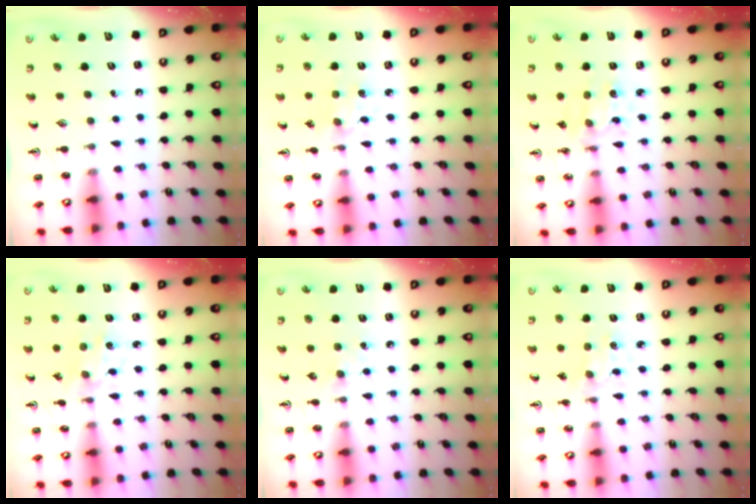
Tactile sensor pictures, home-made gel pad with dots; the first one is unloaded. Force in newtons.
{"total": 2.3, "press": 2.3, "slide": 0.3}
{"total": 2.2, "press": 2.2, "slide": 0.4}
{"total": 1.7, "press": 1.6, "slide": 0.3}
{"total": 4.4, "press": 4.4, "slide": 0.6}
{"total": 1.0, "press": 1.0, "slide": 0.2}